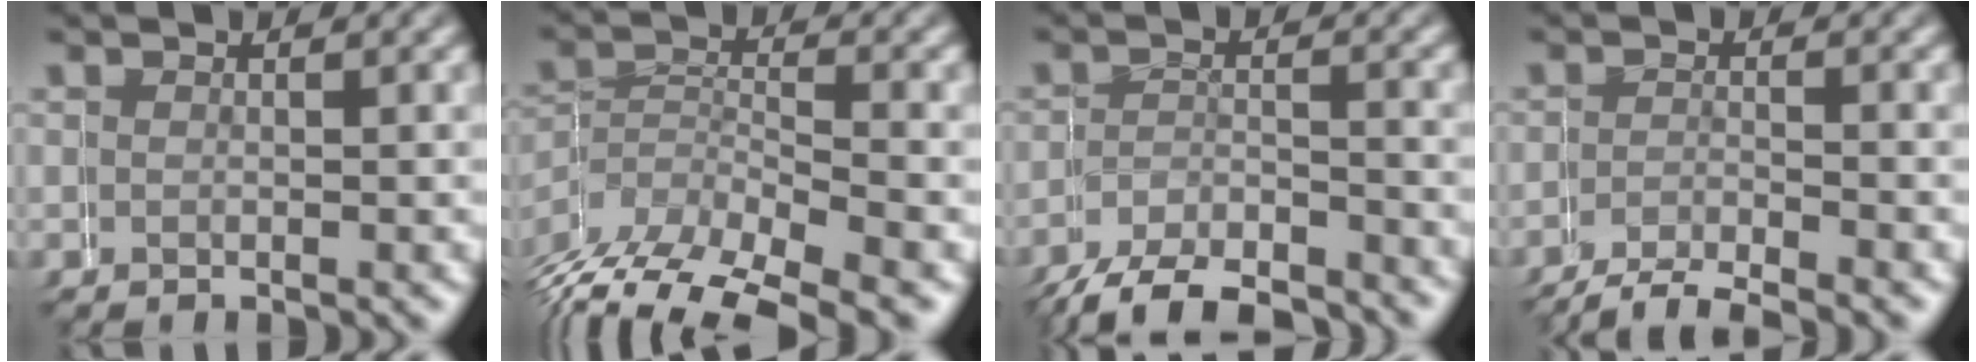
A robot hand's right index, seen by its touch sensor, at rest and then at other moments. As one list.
[{"total": 6.8, "force": [-4.2, 4.1, 3.4], "torque": [-0.073, -0.020, -0.057]}, {"total": 5.7, "force": [-5.4, 2.0, 0.3], "torque": [-0.007, -0.006, -0.084]}, {"total": 4.5, "force": [-4.0, 1.9, 0.7], "torque": [-0.008, -0.009, -0.060]}]